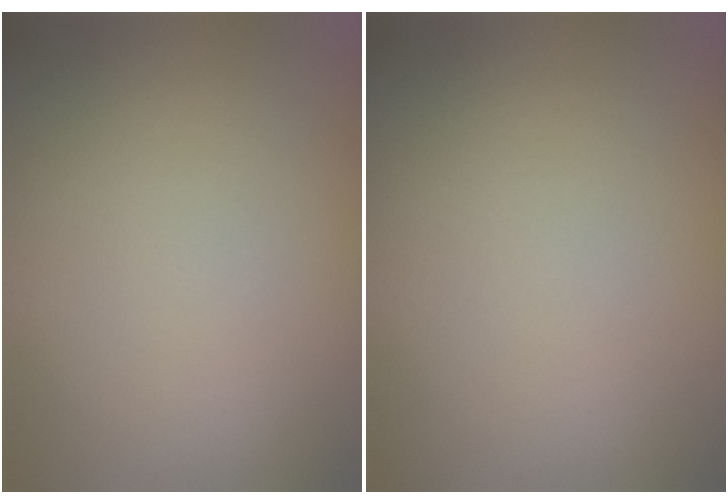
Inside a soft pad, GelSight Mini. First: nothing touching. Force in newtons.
{"total": 0.0}